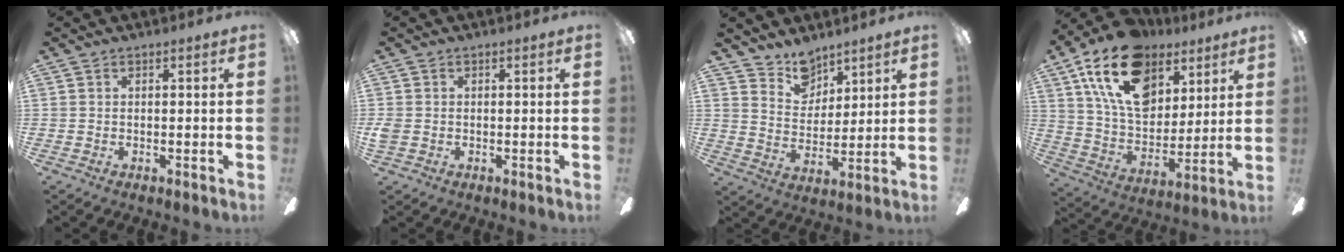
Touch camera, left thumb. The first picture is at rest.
{"total": 1.9, "force": [-0.1, 1.7, 0.8], "torque": [-0.014, 0.004, -0.003]}
{"total": 9.0, "force": [7.5, 4.8, 1.1], "torque": [-0.024, -0.053, 0.144]}
{"total": 21.8, "force": [11.5, 13.5, 12.6], "torque": [-0.216, -0.044, 0.209]}